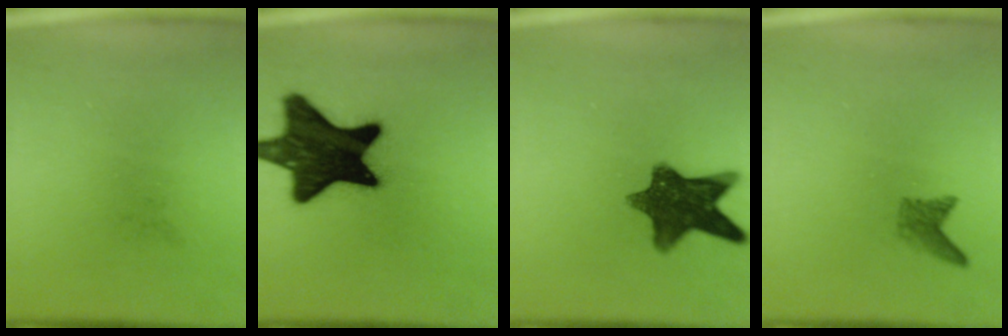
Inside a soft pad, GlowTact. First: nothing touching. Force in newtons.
{"total": 18.9}
{"total": 10.8}
{"total": 1.7}